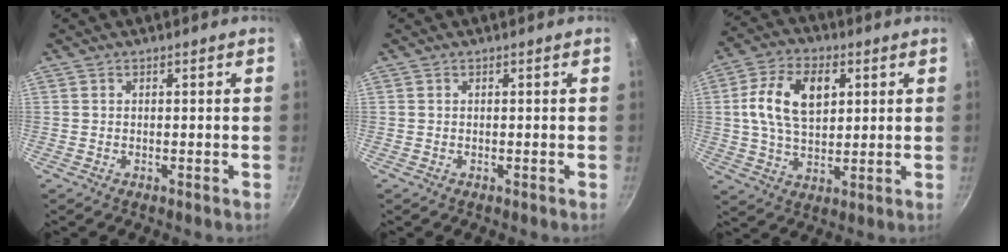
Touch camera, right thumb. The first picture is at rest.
{"total": 0.0}
{"total": 13.2, "force": [2.9, 8.2, 9.9], "torque": [-0.165, 0.007, 0.046]}